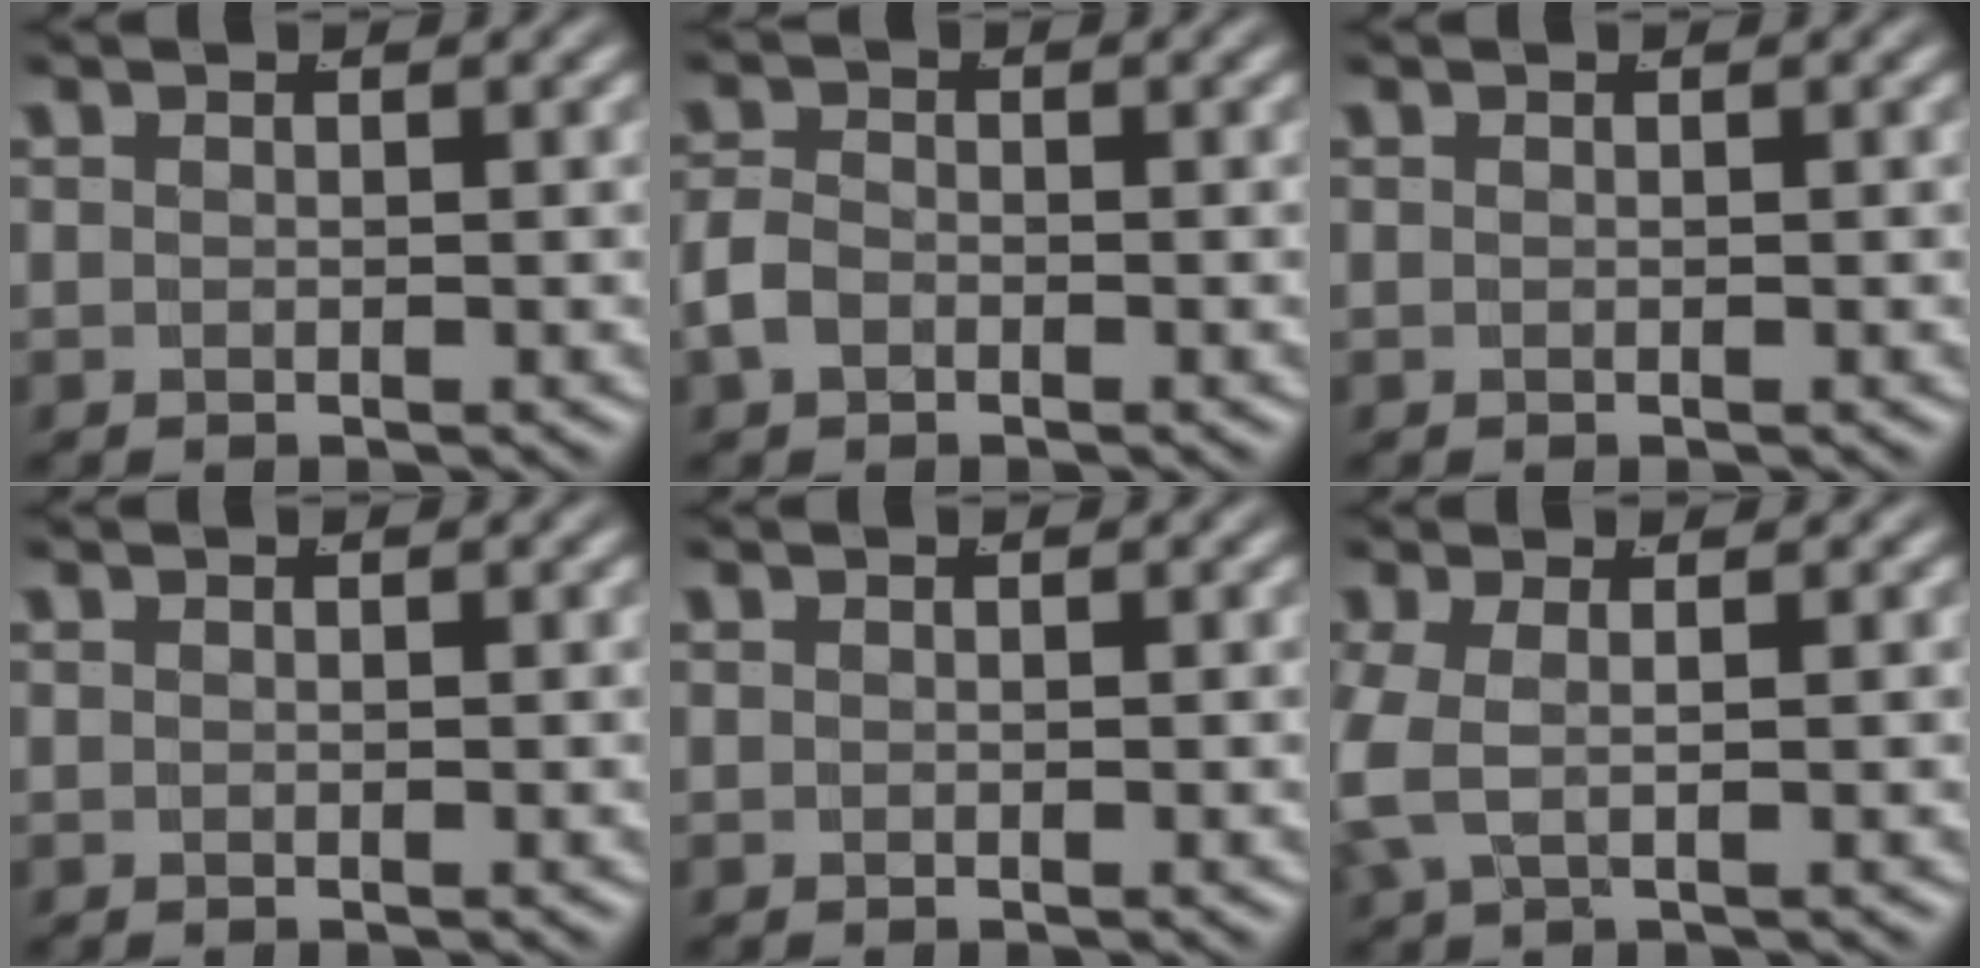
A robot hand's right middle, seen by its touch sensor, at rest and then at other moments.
{"total": 1.8, "force": [-0.9, 1.2, 1.0], "torque": [-0.032, -0.008, -0.011]}
{"total": 0.0}
{"total": 0.0}
{"total": 0.0}
{"total": 3.2, "force": [0.2, 1.8, 2.7], "torque": [-0.076, -0.005, 0.009]}